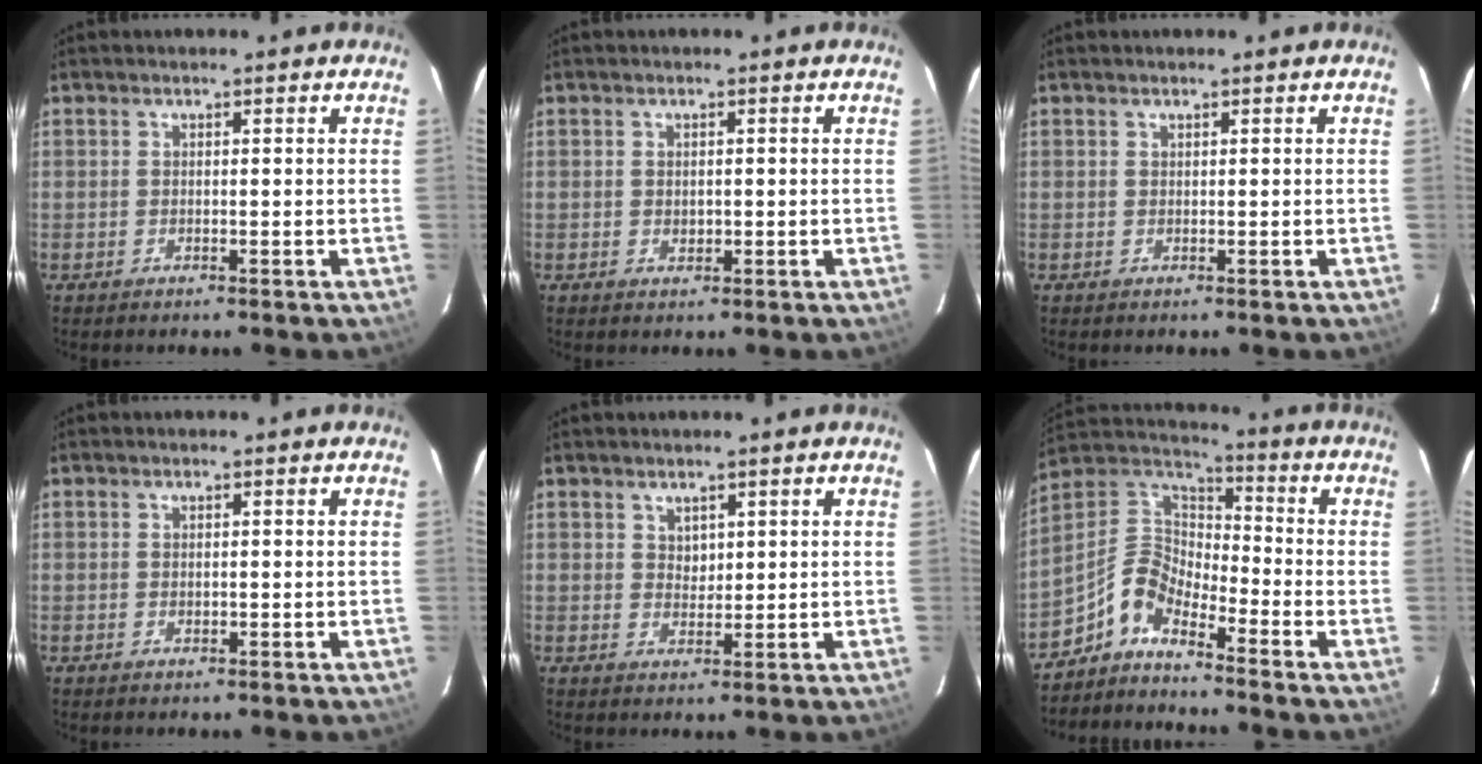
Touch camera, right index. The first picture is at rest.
{"total": 1.5, "force": [-0.1, 1.1, 0.9], "torque": [-0.014, 0.002, 0.000]}
{"total": 0.0}
{"total": 0.9, "force": [0.0, 0.6, 0.6], "torque": [-0.011, 0.002, 0.001]}
{"total": 2.1, "force": [1.3, 1.5, 0.5], "torque": [-0.004, 0.002, 0.026]}
{"total": 7.6, "force": [-5.7, 3.3, 3.8], "torque": [-0.093, 0.035, -0.132]}